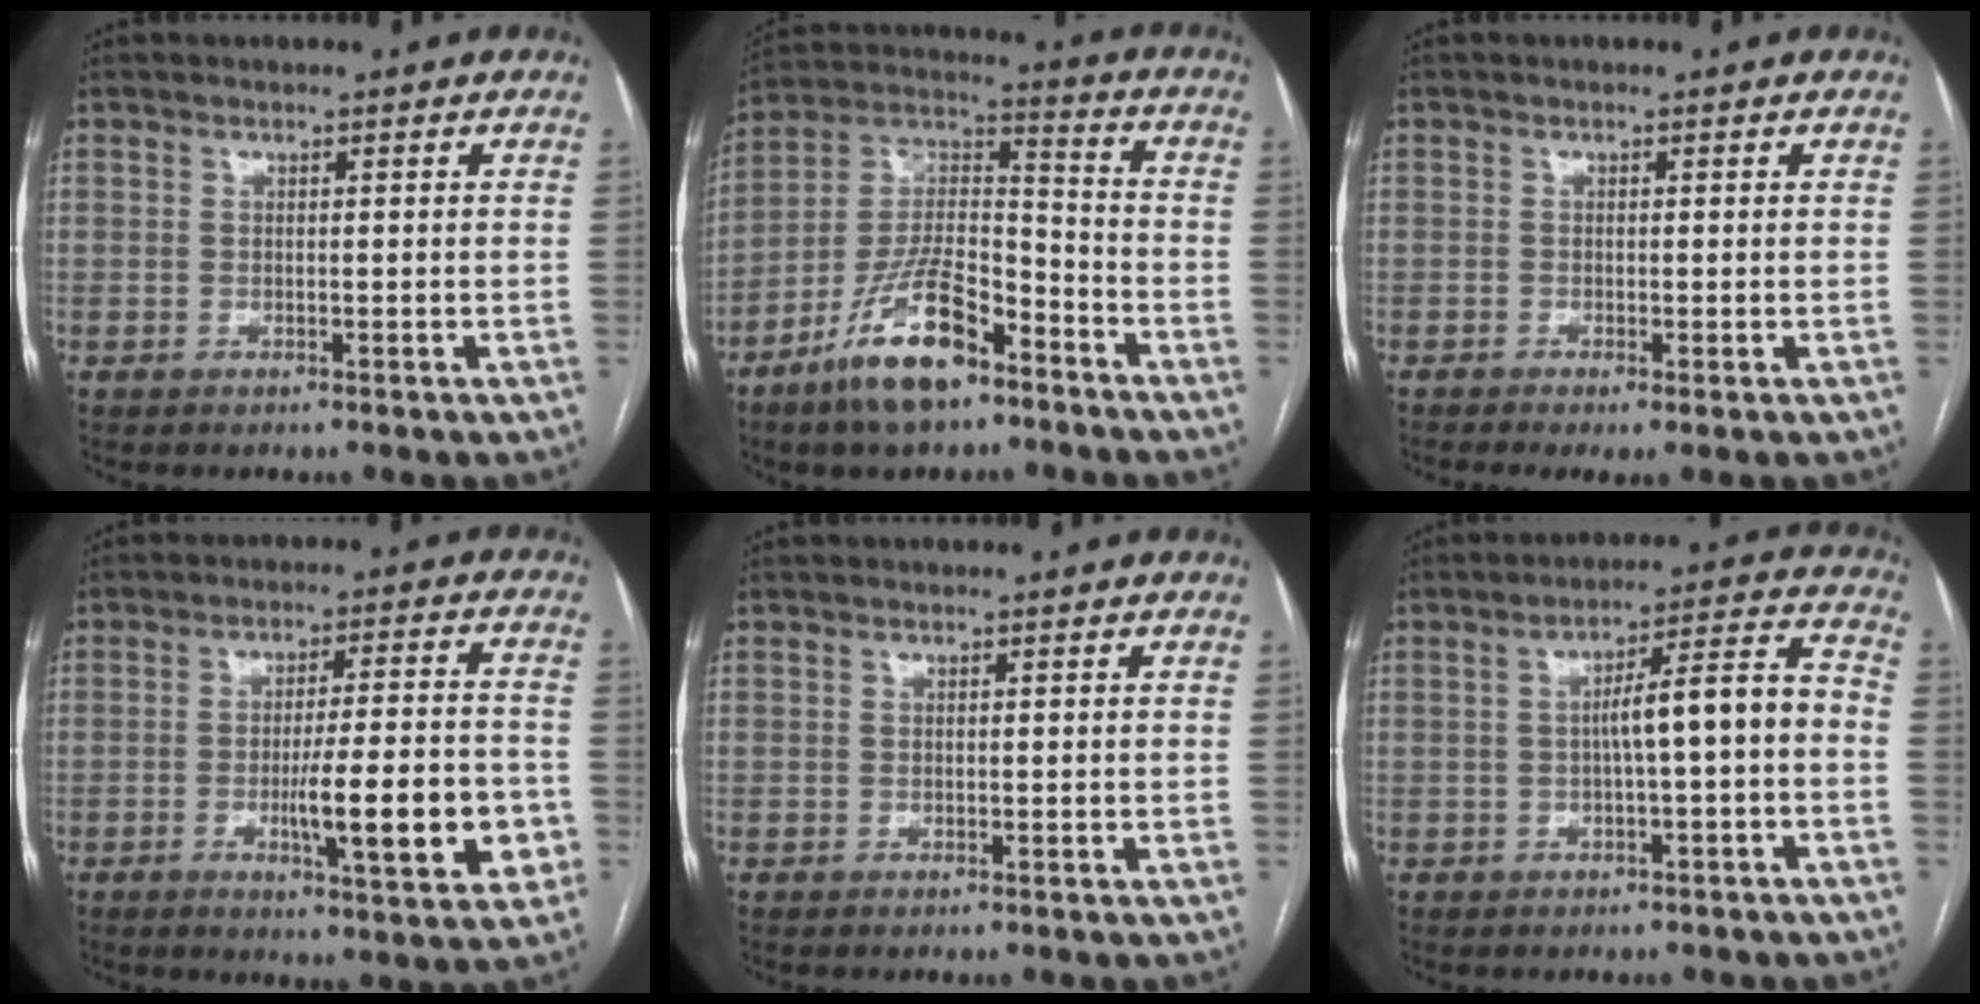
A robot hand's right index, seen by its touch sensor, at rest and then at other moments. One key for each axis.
{"total": 15.0, "fx": -9.3, "fy": 4.9, "fz": 10.6, "tx": -0.212, "ty": 0.007, "tz": -0.170}
{"total": 2.4, "fx": -1.4, "fy": 0.4, "fz": 2.0, "tx": -0.033, "ty": -0.009, "tz": -0.022}
{"total": 12.6, "fx": -3.5, "fy": 1.8, "fz": 12.0, "tx": -0.176, "ty": 0.002, "tz": -0.046}
{"total": 0.0}
{"total": 8.2, "fx": -1.2, "fy": 0.7, "fz": 8.1, "tx": -0.119, "ty": 0.032, "tz": -0.017}